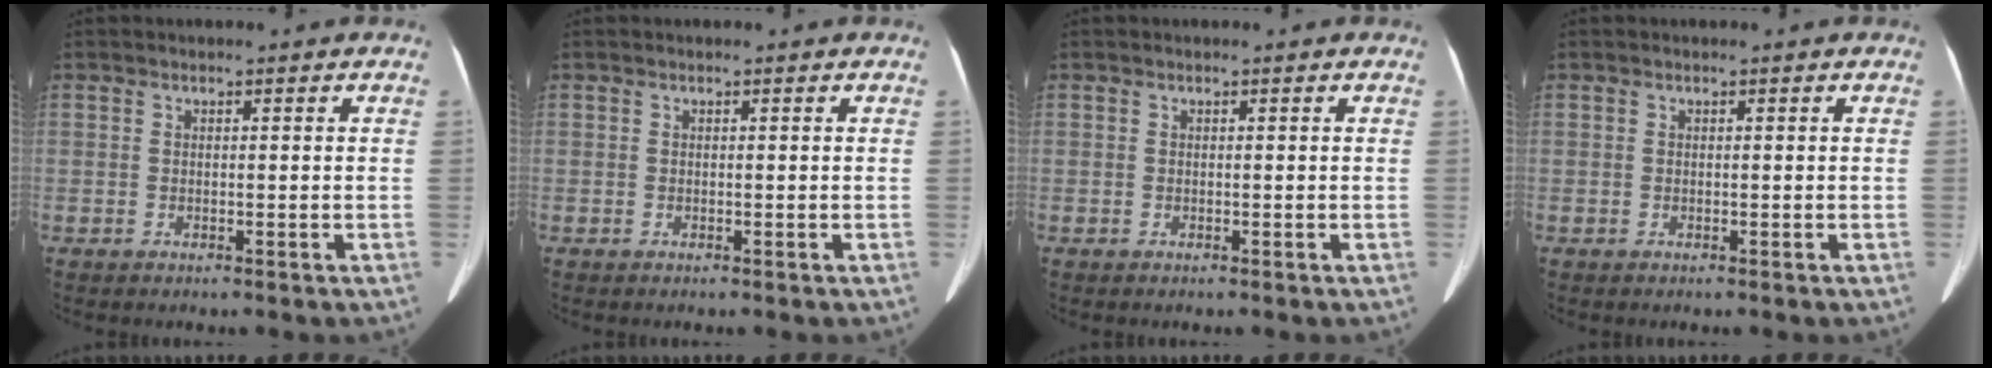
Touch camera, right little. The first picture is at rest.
{"total": 0.0}
{"total": 0.0}
{"total": 0.0}